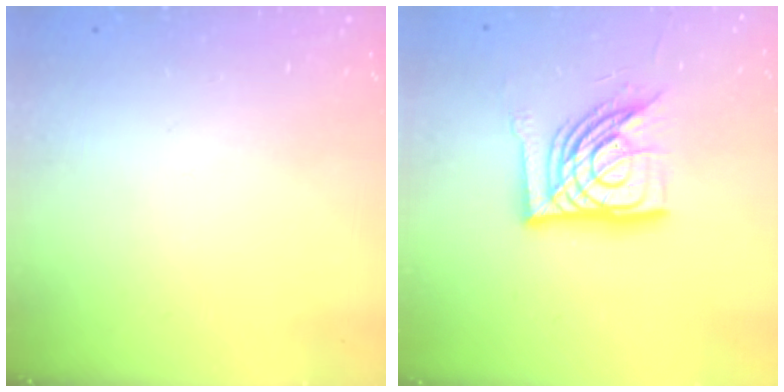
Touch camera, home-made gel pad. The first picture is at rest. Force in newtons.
{"total": 16.7, "press": 16.6, "slide": 1.9}